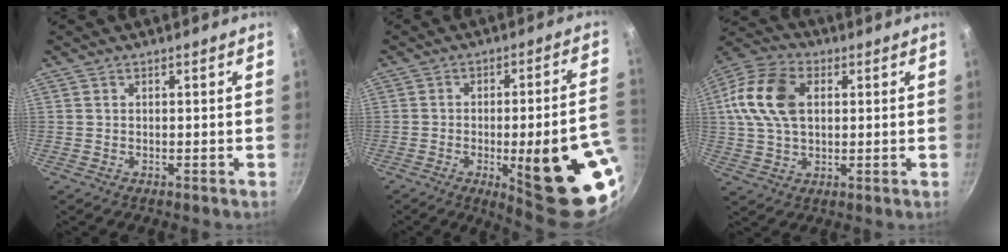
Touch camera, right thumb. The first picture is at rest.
{"total": 22.7, "force": [-6.3, 5.4, 21.1], "torque": [-0.238, 0.014, -0.070]}
{"total": 14.7, "force": [2.8, 9.6, 10.7], "torque": [-0.195, 0.017, 0.040]}